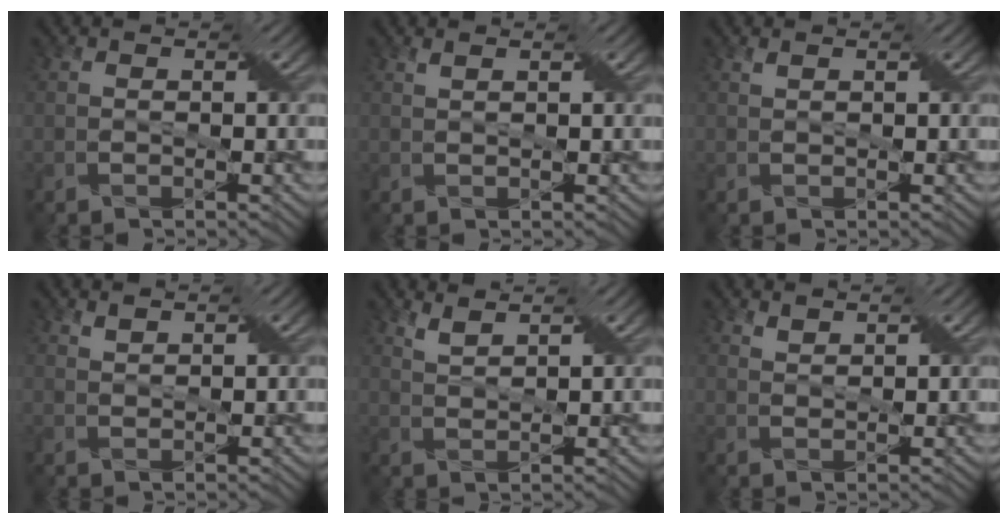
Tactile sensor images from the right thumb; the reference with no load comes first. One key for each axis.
{"total": 1.2, "fx": 0.9, "fy": -0.4, "fz": 0.6, "tx": -0.016, "ty": 0.007, "tz": 0.016}
{"total": 0.8, "fx": 0.6, "fy": -0.2, "fz": 0.5, "tx": -0.014, "ty": 0.006, "tz": 0.011}
{"total": 1.5, "fx": 1.4, "fy": -0.1, "fz": 0.5, "tx": -0.014, "ty": 0.004, "tz": 0.026}
{"total": 2.4, "fx": 2.2, "fy": -0.5, "fz": 0.7, "tx": -0.023, "ty": 0.006, "tz": 0.046}
{"total": 1.7, "fx": 1.7, "fy": -0.3, "fz": 0.3, "tx": -0.010, "ty": 0.005, "tz": 0.032}